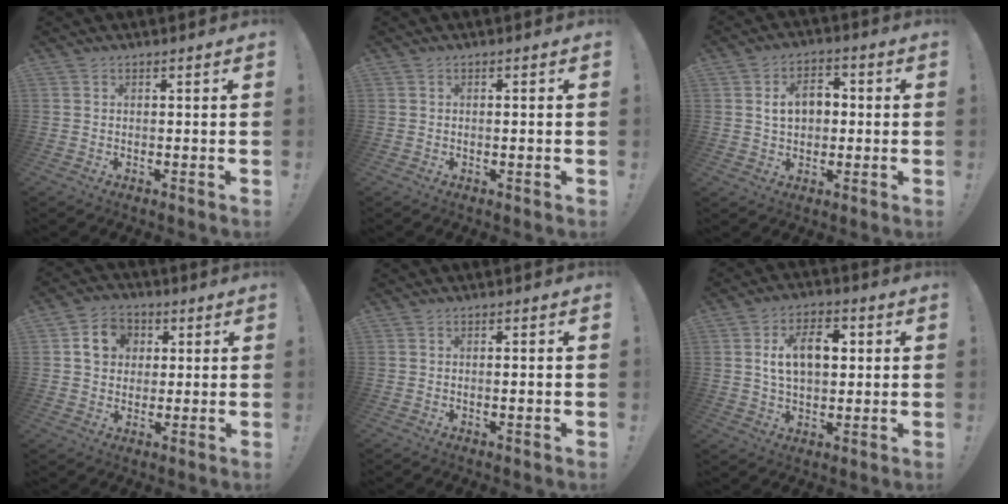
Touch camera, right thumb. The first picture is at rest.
{"total": 1.1, "force": [-0.2, -0.3, 1.0], "torque": [-0.010, -0.004, -0.006]}
{"total": 8.6, "force": [1.1, 6.4, 5.7], "torque": [-0.082, 0.008, 0.018]}
{"total": 9.1, "force": [2.5, 8.0, 3.6], "torque": [-0.051, 0.002, 0.051]}
{"total": 1.4, "force": [-0.2, -0.2, 1.4], "torque": [-0.015, -0.004, -0.006]}
{"total": 12.0, "force": [2.5, 7.4, 9.1], "torque": [-0.141, 0.012, 0.046]}